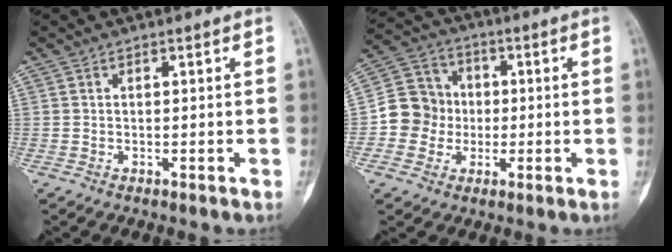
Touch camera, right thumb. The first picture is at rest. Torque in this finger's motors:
{"motor_torque": [1.19, 1.09, 0.43, -0.49, -0.02]}